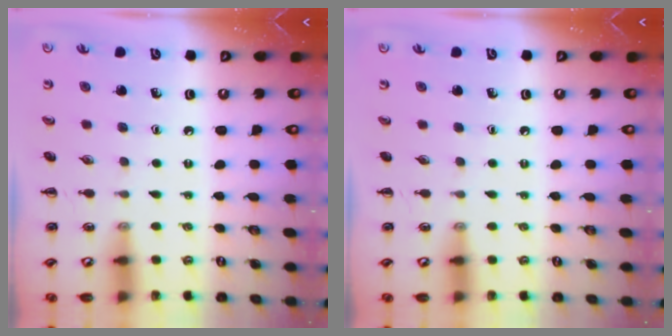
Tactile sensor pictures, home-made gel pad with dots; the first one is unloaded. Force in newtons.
{"total": 0.0}